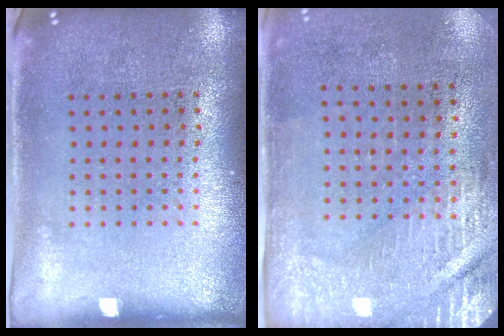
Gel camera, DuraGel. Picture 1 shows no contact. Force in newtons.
{"total": 2.9, "press": 2.5, "slide": 1.5}